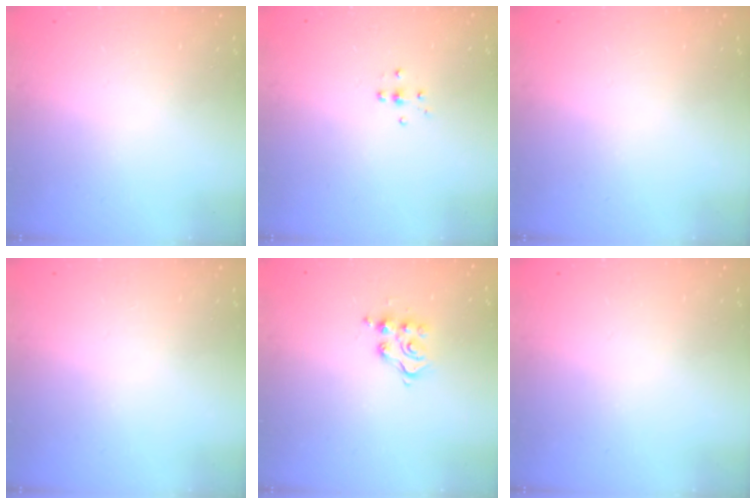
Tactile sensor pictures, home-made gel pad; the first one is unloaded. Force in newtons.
{"total": 3.6, "press": 3.5, "slide": 0.3}
{"total": 0.0}
{"total": 0.0}
{"total": 6.7, "press": 6.7, "slide": 0.5}
{"total": 0.0}